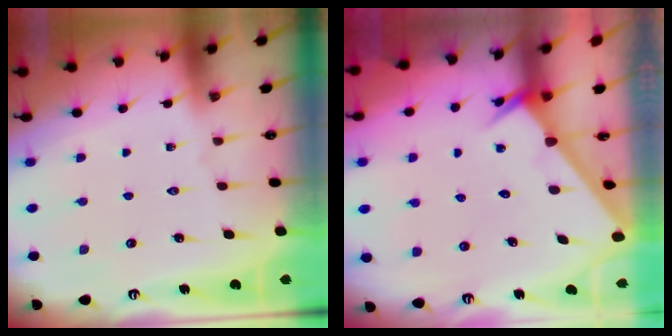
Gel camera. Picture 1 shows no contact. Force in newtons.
{"total": 2.5, "press": 2.5, "slide": 0.0}